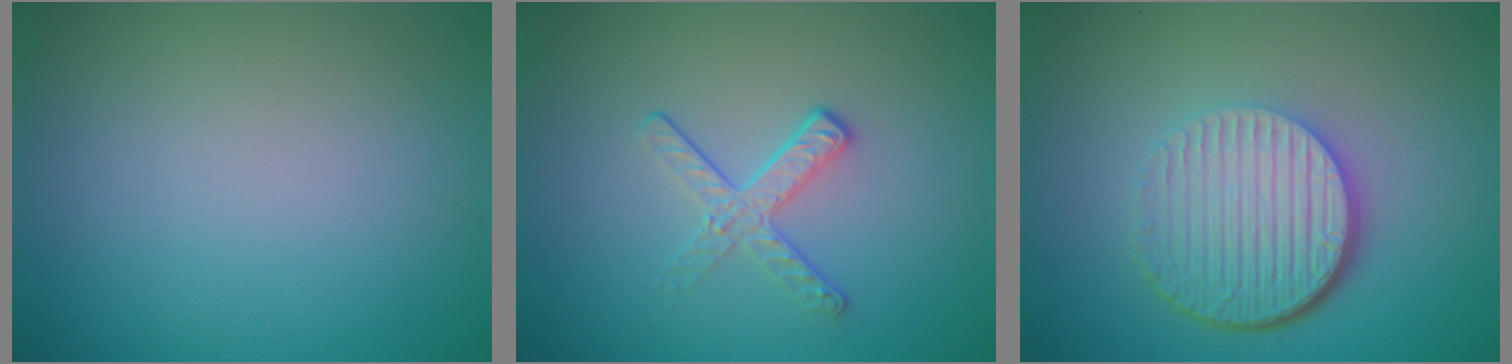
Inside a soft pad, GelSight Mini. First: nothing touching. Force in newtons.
{"total": 2.1, "press": 1.4, "slide": 1.6}
{"total": 6.7, "press": 4.4, "slide": 5.0}